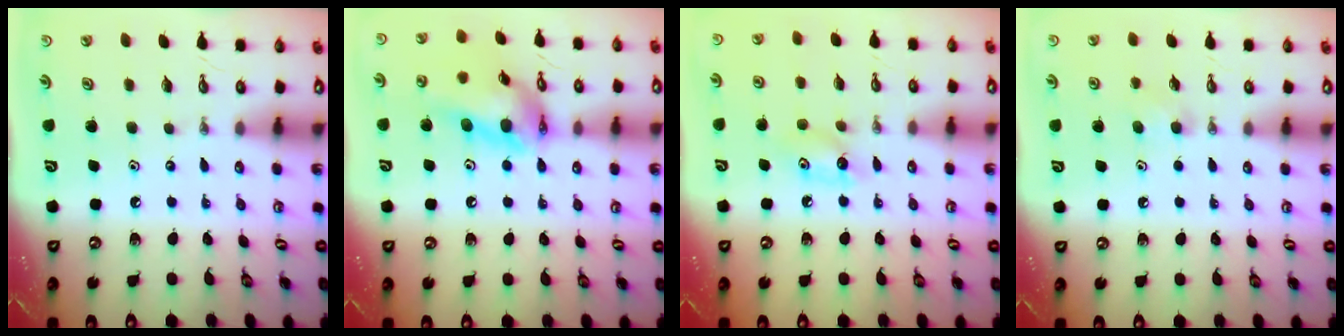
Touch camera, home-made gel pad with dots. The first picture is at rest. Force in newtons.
{"total": 16.1, "press": 16.0, "slide": 1.4}
{"total": 6.1, "press": 6.0, "slide": 0.8}
{"total": 4.8, "press": 4.2, "slide": 2.3}